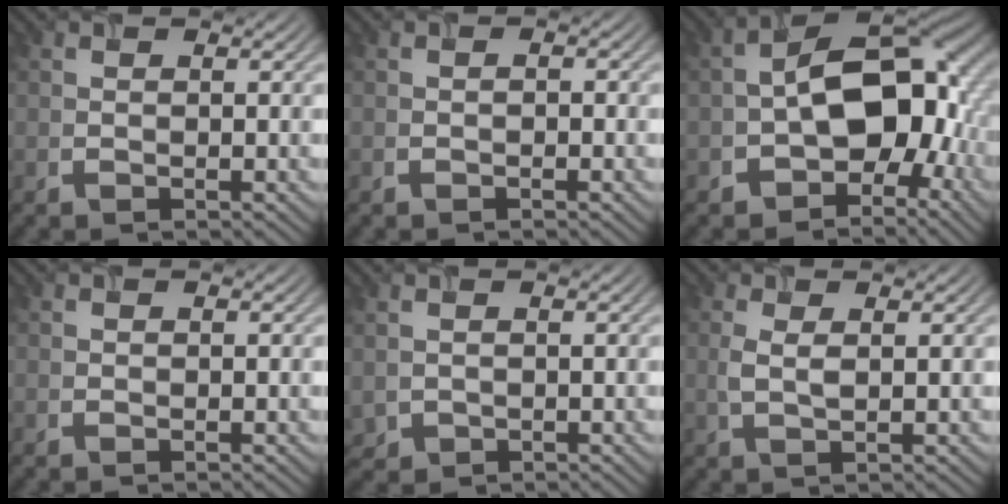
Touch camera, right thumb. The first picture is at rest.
{"total": 0.8, "force": [-0.5, 0.4, 0.5], "torque": [-0.007, 0.002, -0.008]}
{"total": 13.7, "force": [-2.4, 9.0, 10.1], "torque": [-0.138, -0.002, -0.046]}
{"total": 0.0}
{"total": 1.7, "force": [0.0, 1.5, 0.7], "torque": [-0.027, -0.010, 0.003]}
{"total": 2.4, "force": [0.5, 0.9, 2.2], "torque": [-0.057, 0.000, 0.011]}